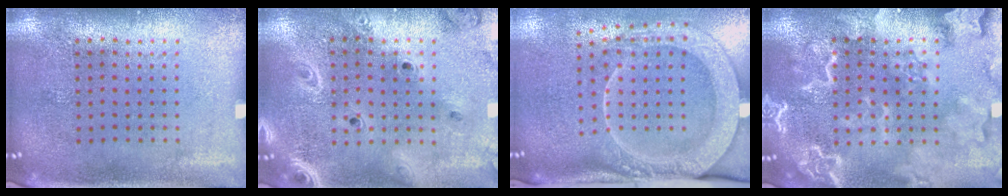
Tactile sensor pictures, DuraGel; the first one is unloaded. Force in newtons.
{"total": 2.4, "press": 2.1, "slide": 1.2}
{"total": 2.7, "press": 2.1, "slide": 1.7}
{"total": 4.7, "press": 4.7, "slide": 0.6}